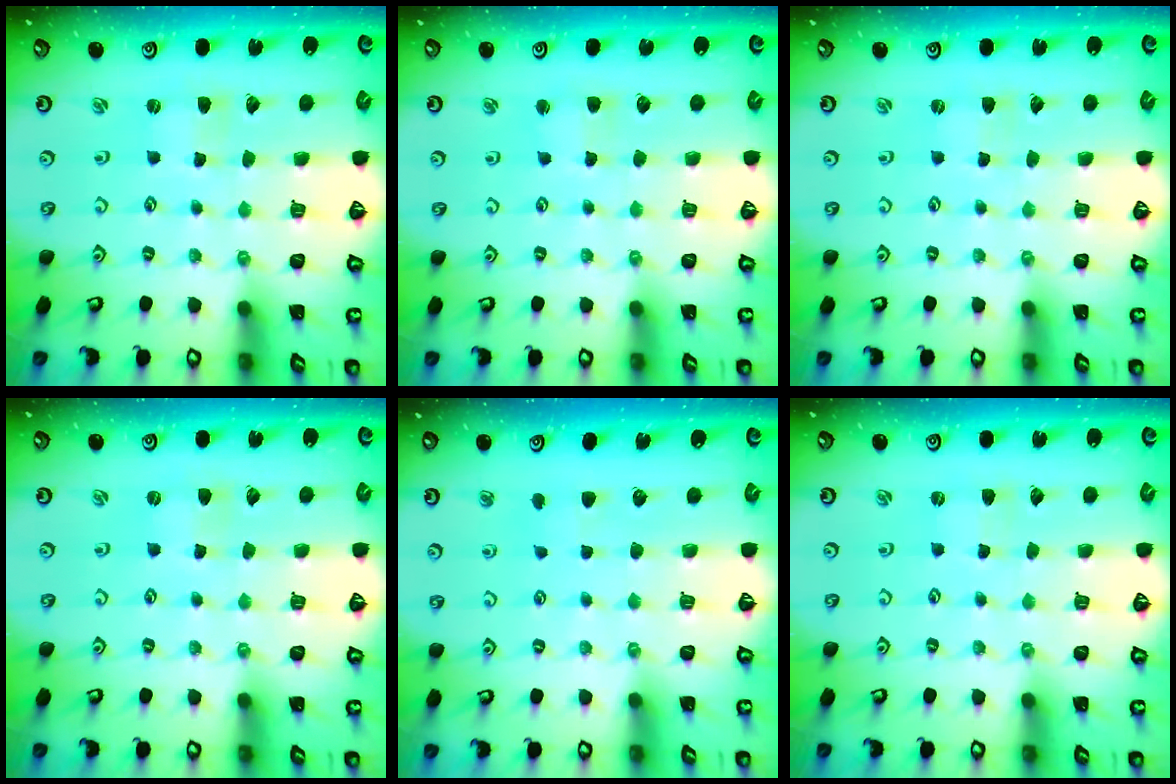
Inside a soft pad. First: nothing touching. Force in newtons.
{"total": 2.4, "press": 2.4, "slide": 0.4}
{"total": 0.0}
{"total": 0.0}
{"total": 3.0, "press": 3.0, "slide": 0.3}
{"total": 0.0}